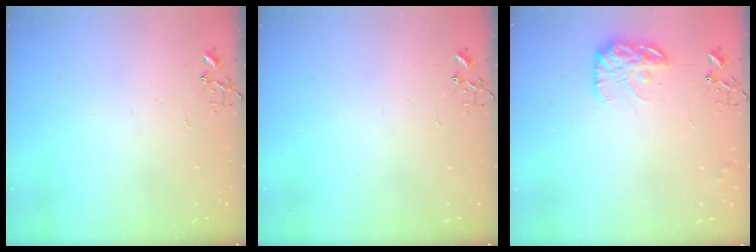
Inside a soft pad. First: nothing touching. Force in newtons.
{"total": 0.0}
{"total": 14.2, "press": 14.2, "slide": 0.7}